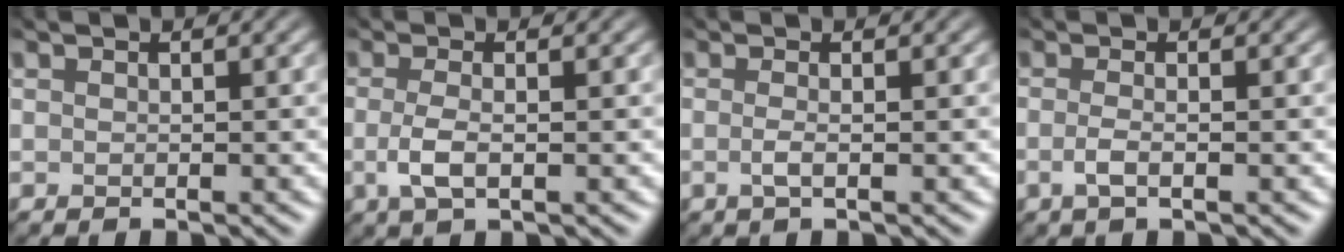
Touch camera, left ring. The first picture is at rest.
{"total": 2.5, "force": [-1.2, 0.6, 2.1], "torque": [-0.049, -0.001, -0.014]}
{"total": 1.6, "force": [-0.6, 0.4, 1.4], "torque": [-0.028, 0.000, -0.013]}
{"total": 2.0, "force": [-1.0, 0.4, 1.7], "torque": [-0.033, -0.001, -0.014]}